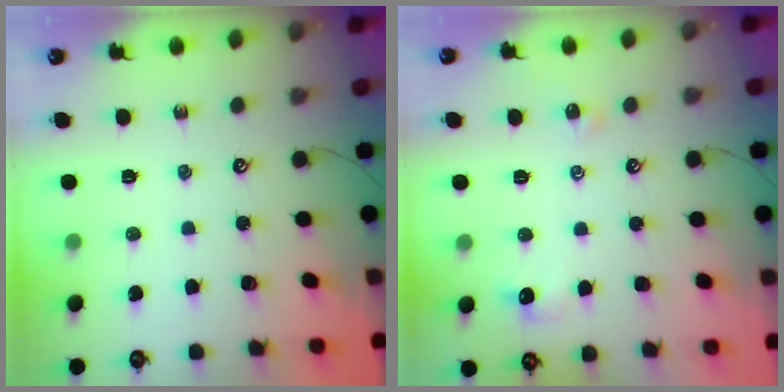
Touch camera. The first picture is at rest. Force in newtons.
{"total": 2.2, "press": 2.1, "slide": 0.6}